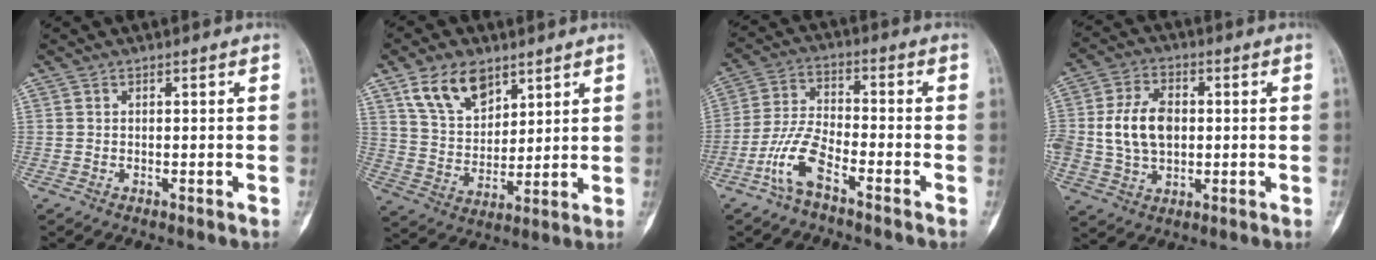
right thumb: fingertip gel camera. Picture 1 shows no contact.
{"total": 11.4, "force": [7.0, 6.6, 6.1], "torque": [-0.090, -0.033, 0.139]}
{"total": 8.4, "force": [-5.0, 2.6, 6.2], "torque": [-0.141, 0.028, -0.106]}
{"total": 10.9, "force": [0.5, 7.4, 7.9], "torque": [-0.134, 0.011, 0.013]}